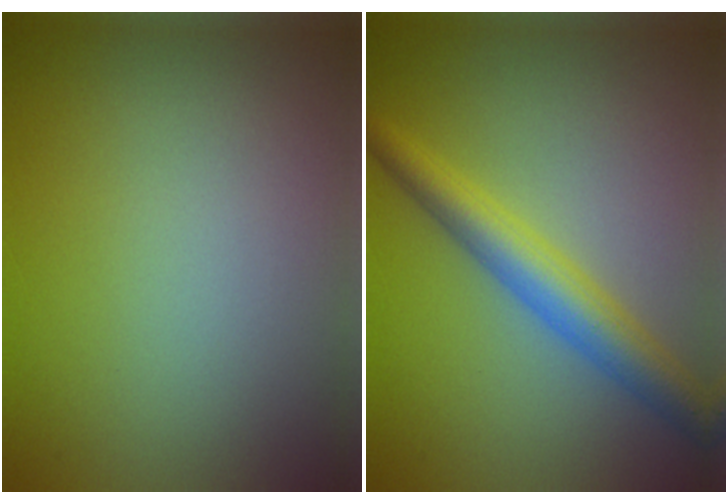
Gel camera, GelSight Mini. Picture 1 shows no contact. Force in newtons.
{"total": 4.9, "press": 4.9, "slide": 0.1}